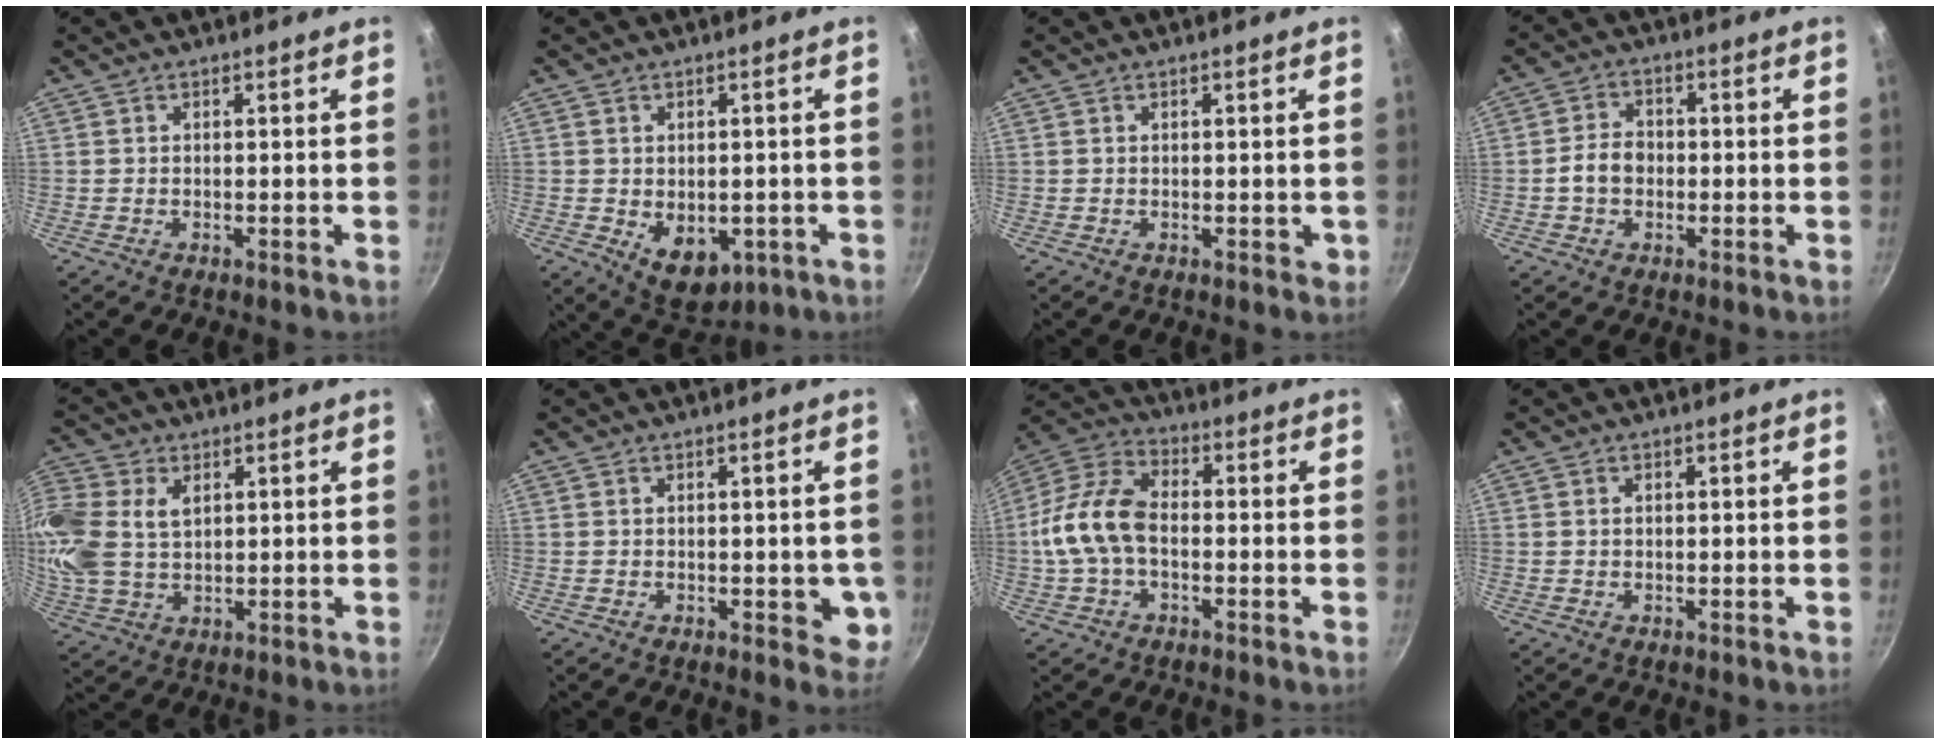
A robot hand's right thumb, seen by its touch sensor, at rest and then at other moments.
{"total": 8.2, "force": [-1.7, 5.6, 5.7], "torque": [-0.056, -0.005, -0.005]}
{"total": 1.0, "force": [0.1, 0.7, 0.7], "torque": [-0.003, 0.001, 0.003]}
{"total": 5.0, "force": [-0.9, 3.9, 3.1], "torque": [-0.038, 0.021, -0.020]}
{"total": 13.0, "force": [3.0, 9.2, 8.7], "torque": [-0.201, 0.001, 0.061]}
{"total": 4.3, "force": [-0.5, 2.4, 3.6], "torque": [-0.024, -0.004, -0.005]}
{"total": 12.6, "force": [-1.4, 7.8, 9.8], "torque": [-0.180, 0.038, -0.044]}
{"total": 0.8, "force": [0.2, 0.5, 0.6], "torque": [-0.009, 0.003, 0.003]}